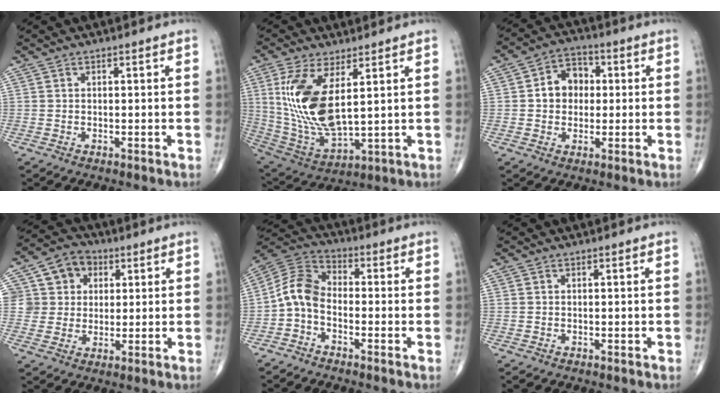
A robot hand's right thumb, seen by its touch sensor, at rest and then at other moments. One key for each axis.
{"total": 15.9, "fx": 4.2, "fy": 6.6, "fz": 13.9, "tx": -0.289, "ty": -0.026, "tz": 0.100}
{"total": 7.5, "fx": 0.6, "fy": 6.1, "fz": 4.3, "tx": -0.040, "ty": 0.017, "tz": 0.001}
{"total": 9.7, "fx": 2.9, "fy": 8.7, "fz": 3.0, "tx": -0.014, "ty": 0.007, "tz": 0.044}
{"total": 7.3, "fx": -2.2, "fy": 4.6, "fz": 5.2, "tx": -0.096, "ty": 0.037, "tz": -0.063}
{"total": 0.6, "fx": -0.3, "fy": 0.4, "fz": 0.4, "tx": -0.001, "ty": 0.001, "tz": -0.001}